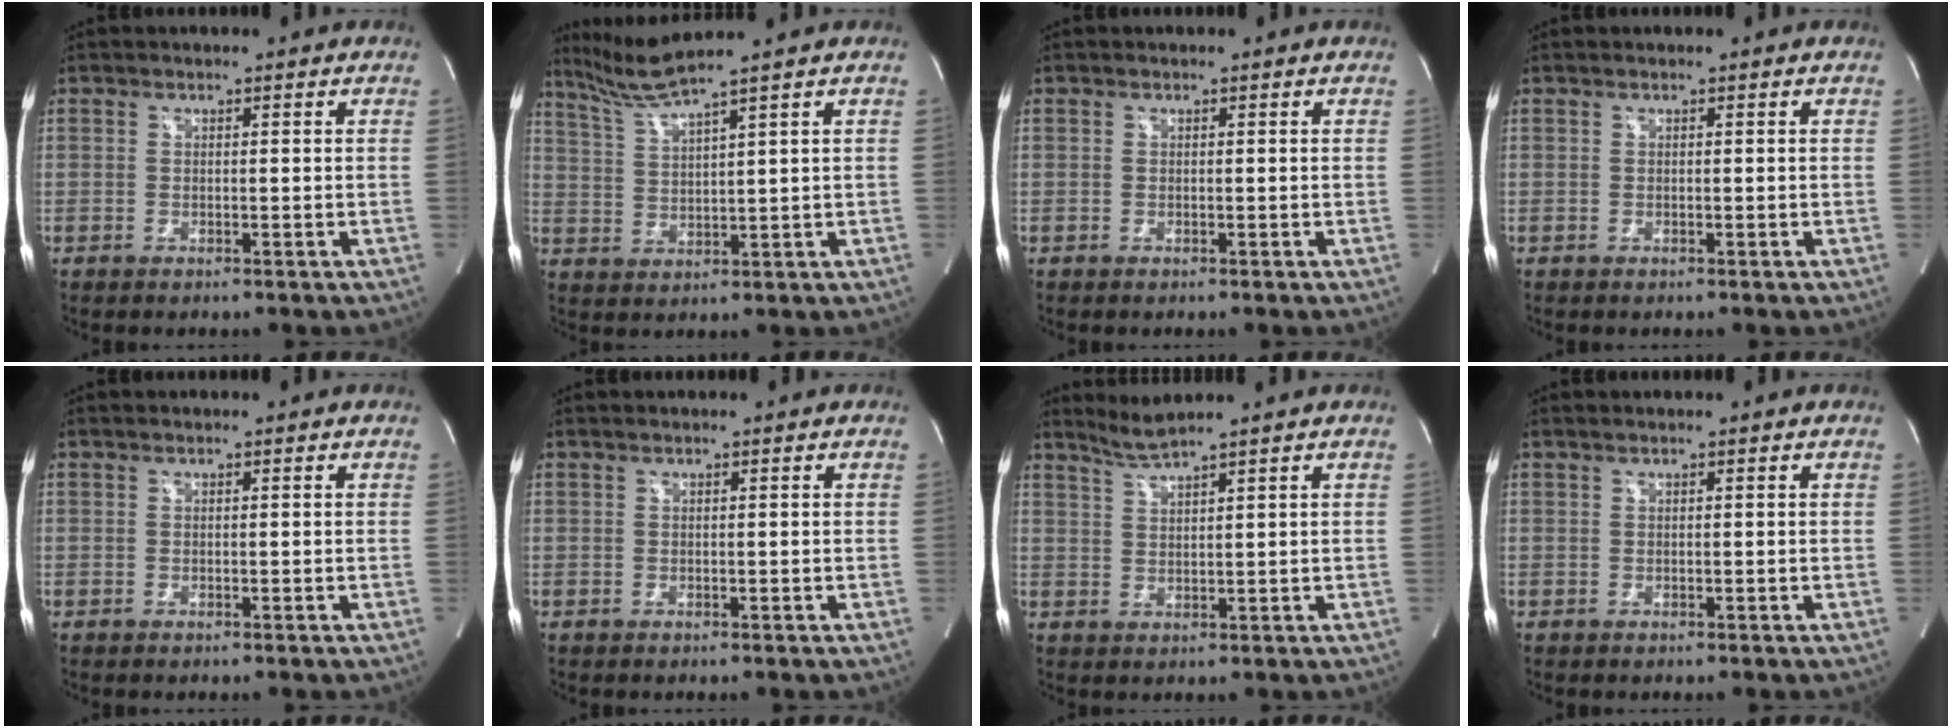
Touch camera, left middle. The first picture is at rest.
{"total": 5.9, "force": [5.1, -2.1, 2.2], "torque": [-0.054, -0.007, 0.108]}
{"total": 0.0}
{"total": 0.0}
{"total": 0.0}
{"total": 0.0}
{"total": 3.0, "force": [2.6, -1.3, 0.7], "torque": [-0.021, -0.009, 0.061]}
{"total": 0.6, "force": [0.4, -0.1, 0.4], "torque": [-0.013, 0.010, 0.013]}